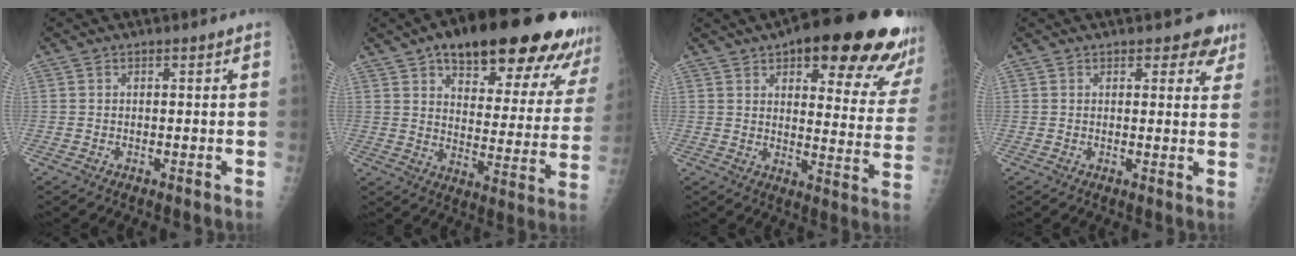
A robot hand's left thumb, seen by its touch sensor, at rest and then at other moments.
{"total": 26.8, "force": [18.2, 9.5, 17.2], "torque": [-0.194, -0.045, 0.242]}
{"total": 25.2, "force": [16.5, 7.6, 17.4], "torque": [-0.184, -0.059, 0.203]}
{"total": 4.7, "force": [3.1, 2.6, 2.4], "torque": [0.012, -0.012, 0.031]}